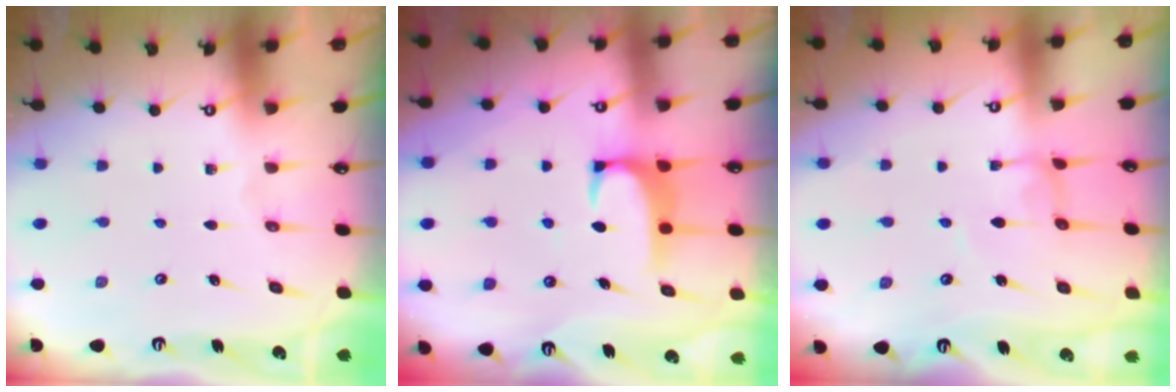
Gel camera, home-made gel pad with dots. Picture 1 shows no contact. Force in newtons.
{"total": 1.9, "press": 1.9, "slide": 0.3}
{"total": 1.3, "press": 1.2, "slide": 0.3}